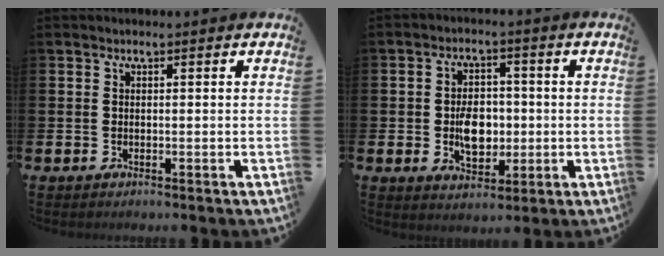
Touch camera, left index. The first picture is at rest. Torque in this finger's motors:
{"motor_torque": [1.54, 0.04, 0.45, 0.16]}